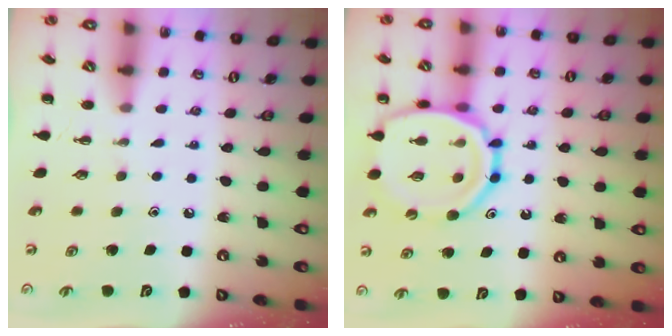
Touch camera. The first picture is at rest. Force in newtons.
{"total": 18.1, "press": 17.8, "slide": 3.3}